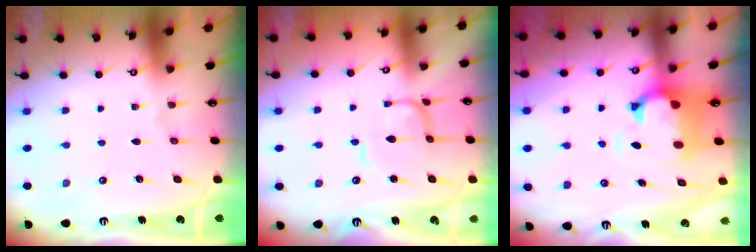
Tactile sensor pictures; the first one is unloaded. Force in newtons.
{"total": 0.0}
{"total": 1.6, "press": 0.9, "slide": 1.4}